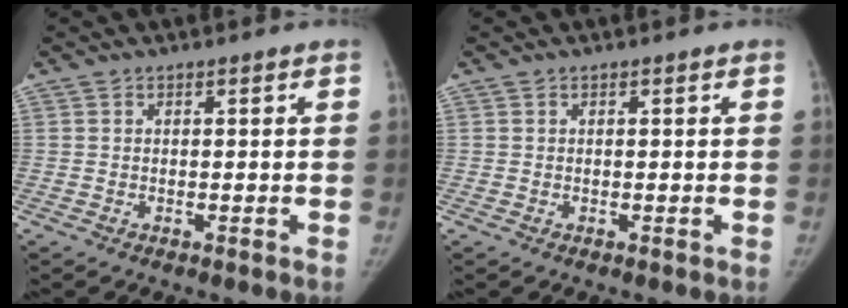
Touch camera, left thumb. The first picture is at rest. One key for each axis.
{"total": 0.0}